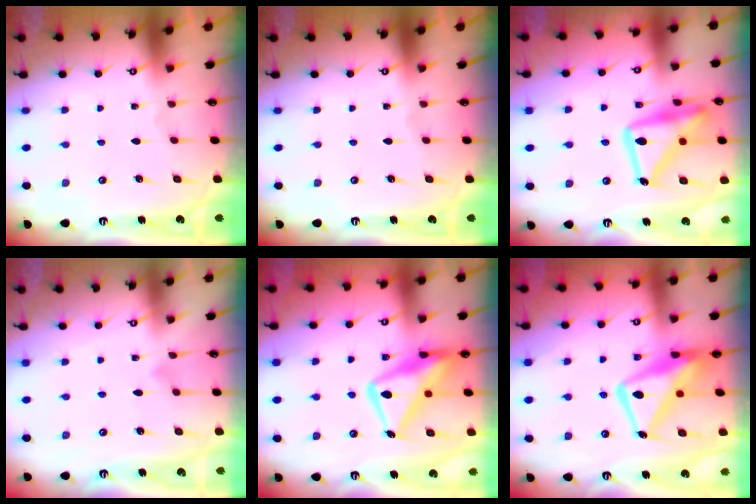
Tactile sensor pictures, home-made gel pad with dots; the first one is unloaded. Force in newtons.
{"total": 0.0}
{"total": 20.6, "press": 20.5, "slide": 1.5}
{"total": 5.6, "press": 5.6, "slide": 0.3}
{"total": 16.6, "press": 16.5, "slide": 1.6}
{"total": 15.6, "press": 15.5, "slide": 1.4}